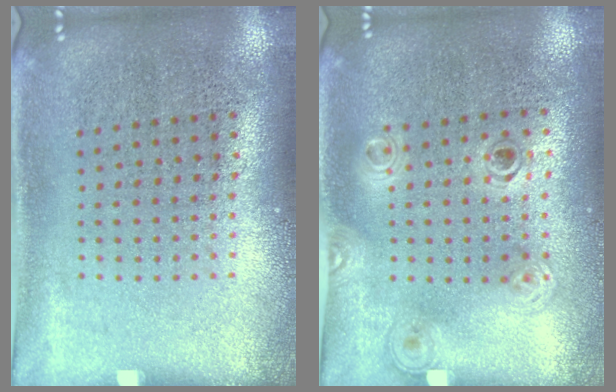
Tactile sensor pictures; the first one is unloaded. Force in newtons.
{"total": 1.2, "press": 1.1, "slide": 0.5}